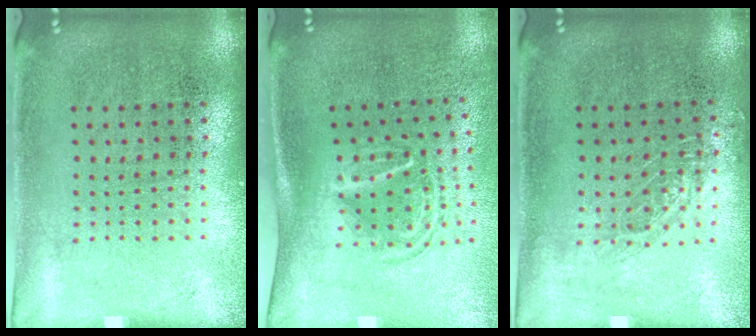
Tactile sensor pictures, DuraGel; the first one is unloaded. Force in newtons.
{"total": 1.6, "press": 1.1, "slide": 1.2}
{"total": 0.8, "press": 0.8, "slide": 0.2}